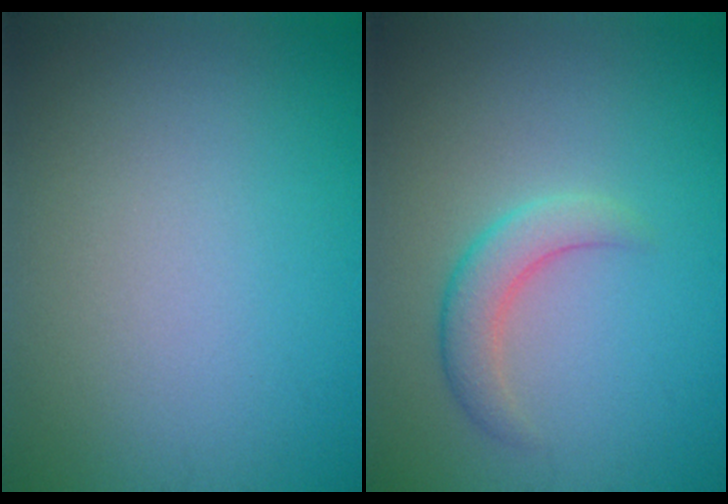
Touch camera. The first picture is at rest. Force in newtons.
{"total": 2.7, "press": 2.7, "slide": 0.1}